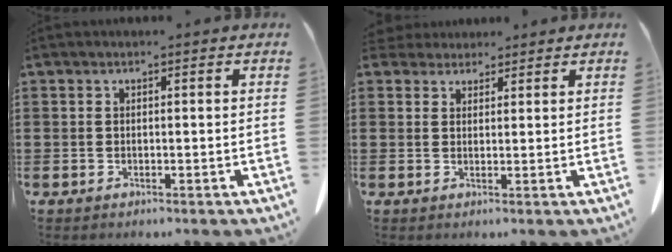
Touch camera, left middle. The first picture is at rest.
{"total": 2.3, "force": [2.0, 1.0, 0.2], "torque": [-0.002, 0.003, 0.038]}